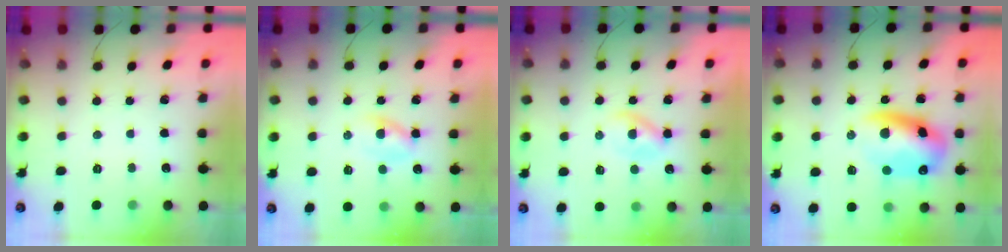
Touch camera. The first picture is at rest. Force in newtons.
{"total": 2.9, "press": 2.7, "slide": 1.1}
{"total": 2.4, "press": 2.2, "slide": 1.0}
{"total": 13.9, "press": 13.4, "slide": 3.5}